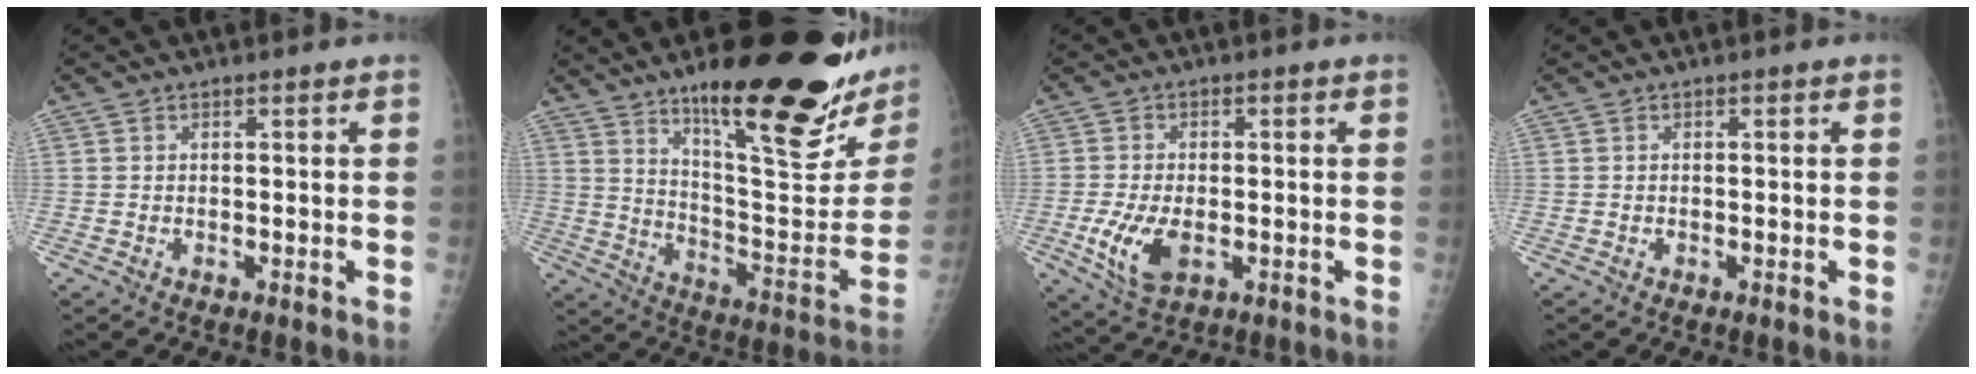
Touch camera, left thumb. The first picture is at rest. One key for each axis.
{"total": 28.6, "fx": 17.7, "fy": 6.9, "fz": 21.4, "tx": -0.272, "ty": -0.088, "tz": 0.277}
{"total": 8.4, "fx": -2.3, "fy": 4.6, "fz": 6.7, "tx": -0.133, "ty": -0.003, "tz": -0.035}
{"total": 0.0}